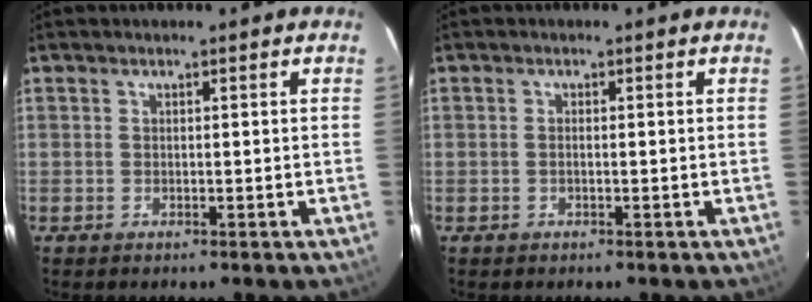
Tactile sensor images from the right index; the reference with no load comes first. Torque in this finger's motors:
{"motor_torque": [-0.14, 0.09, -0.02, 0.00]}